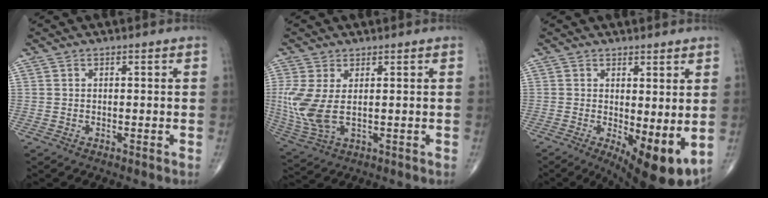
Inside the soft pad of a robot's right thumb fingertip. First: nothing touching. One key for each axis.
{"total": 9.4, "fx": 0.6, "fy": 4.6, "fz": 8.2, "tx": -0.209, "ty": -0.009, "tz": 0.027}
{"total": 10.1, "fx": -1.0, "fy": 3.7, "fz": 9.4, "tx": -0.134, "ty": -0.024, "tz": -0.003}